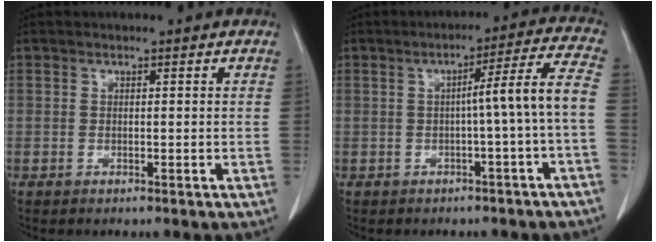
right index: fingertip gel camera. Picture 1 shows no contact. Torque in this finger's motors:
{"motor_torque": [0.75, -0.43, 0.41, 0.09]}